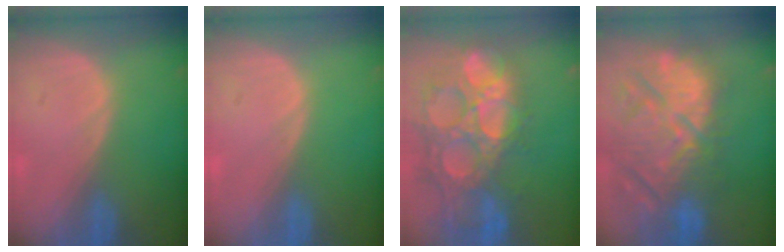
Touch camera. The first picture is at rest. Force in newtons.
{"total": 0.0}
{"total": 15.1, "press": 12.5, "slide": 8.5}
{"total": 14.6, "press": 12.8, "slide": 7.1}